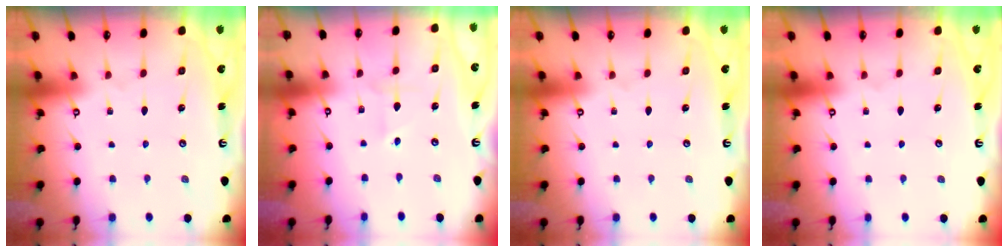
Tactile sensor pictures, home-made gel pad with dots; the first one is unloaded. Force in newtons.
{"total": 1.8, "press": 1.7, "slide": 0.6}
{"total": 0.0}
{"total": 0.0}